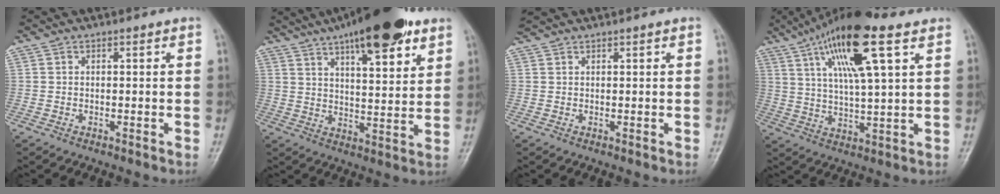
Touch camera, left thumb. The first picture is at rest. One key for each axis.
{"total": 19.5, "fx": 12.1, "fy": 5.9, "fz": 14.1, "tx": -0.196, "ty": -0.037, "tz": 0.188}
{"total": 2.3, "fx": 2.2, "fy": 0.0, "fz": 0.8, "tx": -0.013, "ty": 0.017, "tz": 0.043}
{"total": 17.1, "fx": 8.6, "fy": 3.8, "fz": 14.2, "tx": -0.248, "ty": -0.010, "tz": 0.152}